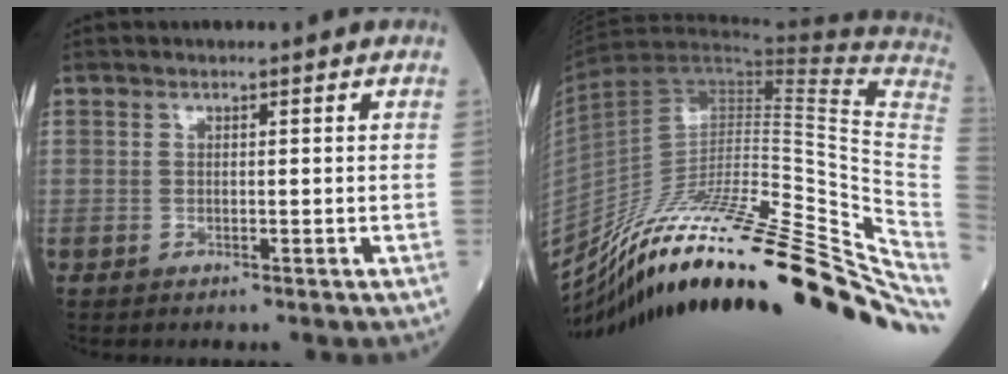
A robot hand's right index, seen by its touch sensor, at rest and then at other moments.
{"total": 33.5, "force": [-23.6, 4.8, 23.2], "torque": [-0.266, -0.014, -0.362]}